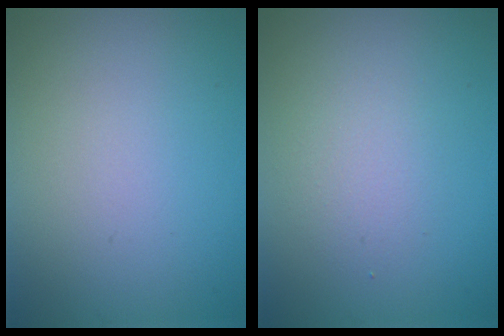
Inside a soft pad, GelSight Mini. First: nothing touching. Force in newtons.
{"total": 1.8, "press": 1.8, "slide": 0.0}